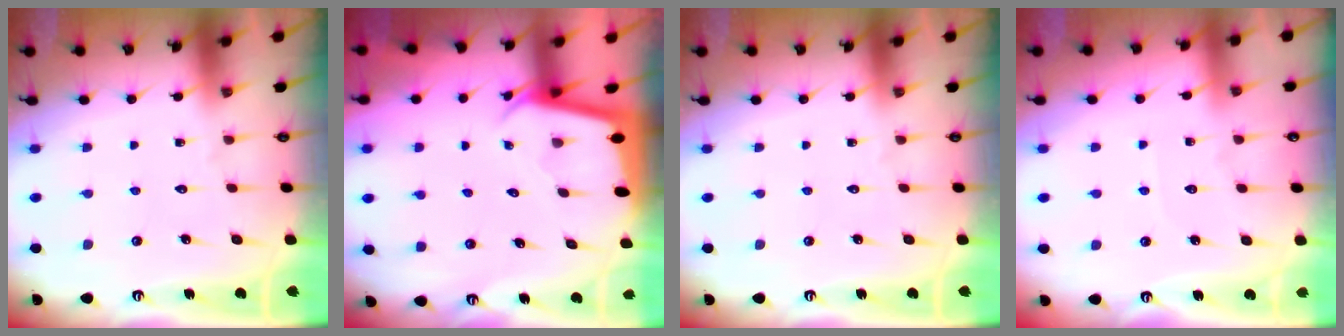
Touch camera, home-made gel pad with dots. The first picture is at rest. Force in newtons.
{"total": 2.0, "press": 2.0, "slide": 0.1}
{"total": 0.0}
{"total": 2.0, "press": 2.0, "slide": 0.3}